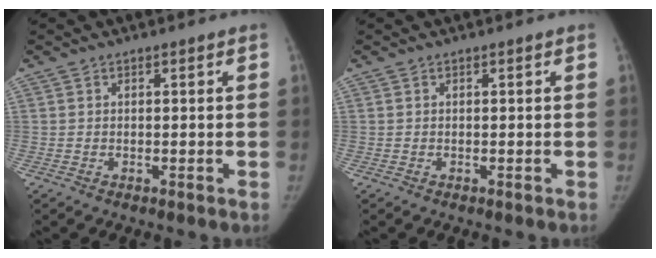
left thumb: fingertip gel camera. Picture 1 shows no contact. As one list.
[{"total": 0.0}]